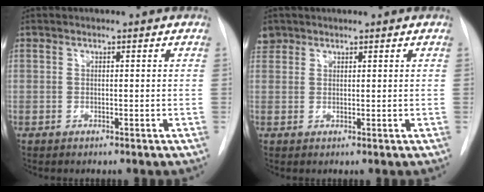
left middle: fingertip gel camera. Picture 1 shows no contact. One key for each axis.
{"total": 2.4, "fx": 1.7, "fy": 1.7, "fz": 0.1, "tx": 0.002, "ty": 0.013, "tz": 0.031}